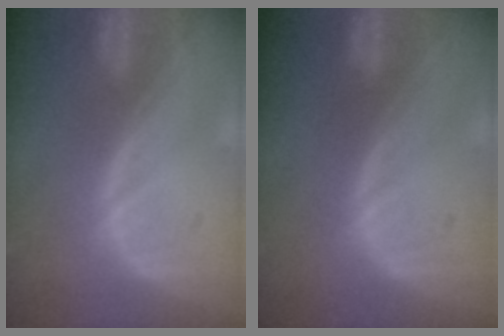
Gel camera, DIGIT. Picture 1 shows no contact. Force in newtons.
{"total": 0.0}